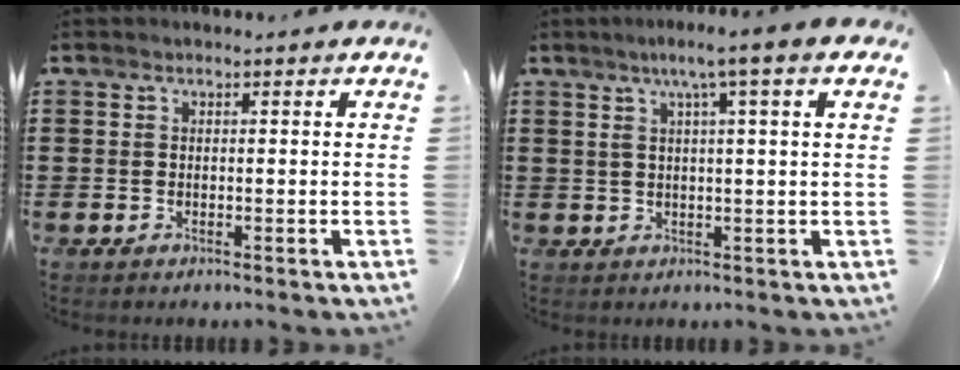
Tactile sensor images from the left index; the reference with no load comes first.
{"total": 4.3, "force": [1.7, -0.7, 3.9], "torque": [-0.079, -0.003, 0.022]}